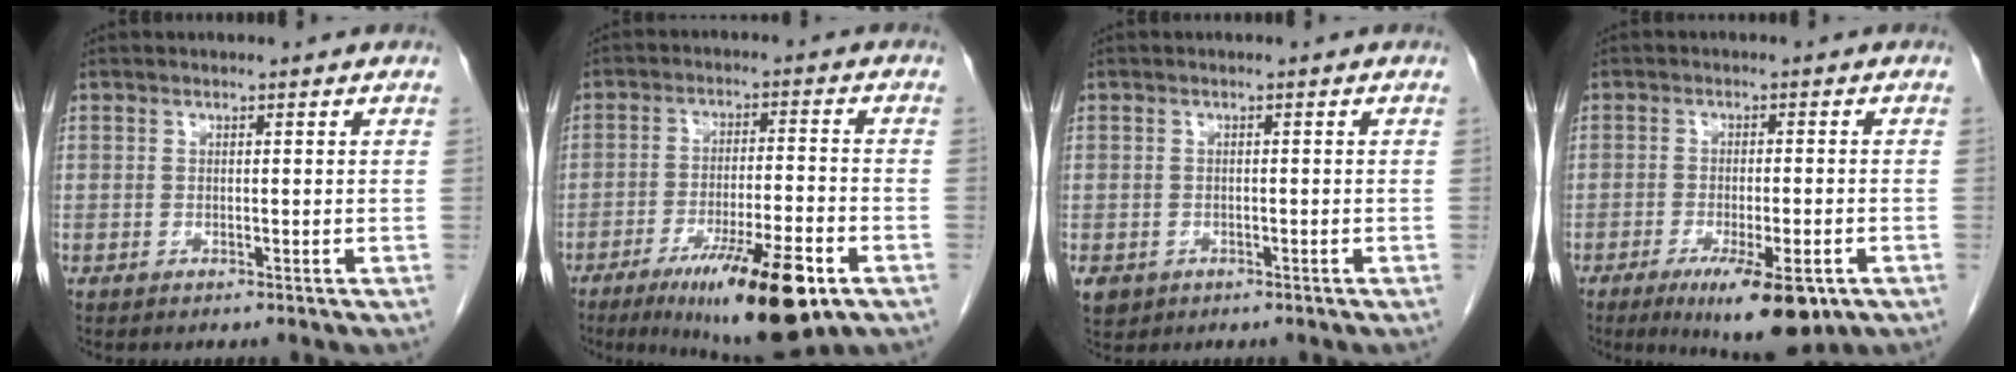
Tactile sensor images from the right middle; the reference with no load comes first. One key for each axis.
{"total": 15.4, "fx": -8.3, "fy": 1.9, "fz": 12.8, "tx": -0.178, "ty": -0.026, "tz": -0.126}
{"total": 3.4, "fx": -1.8, "fy": 2.8, "fz": 0.9, "tx": -0.015, "ty": 0.000, "tz": -0.024}
{"total": 10.2, "fx": -5.9, "fy": 2.3, "fz": 8.0, "tx": -0.116, "ty": -0.018, "tz": -0.083}